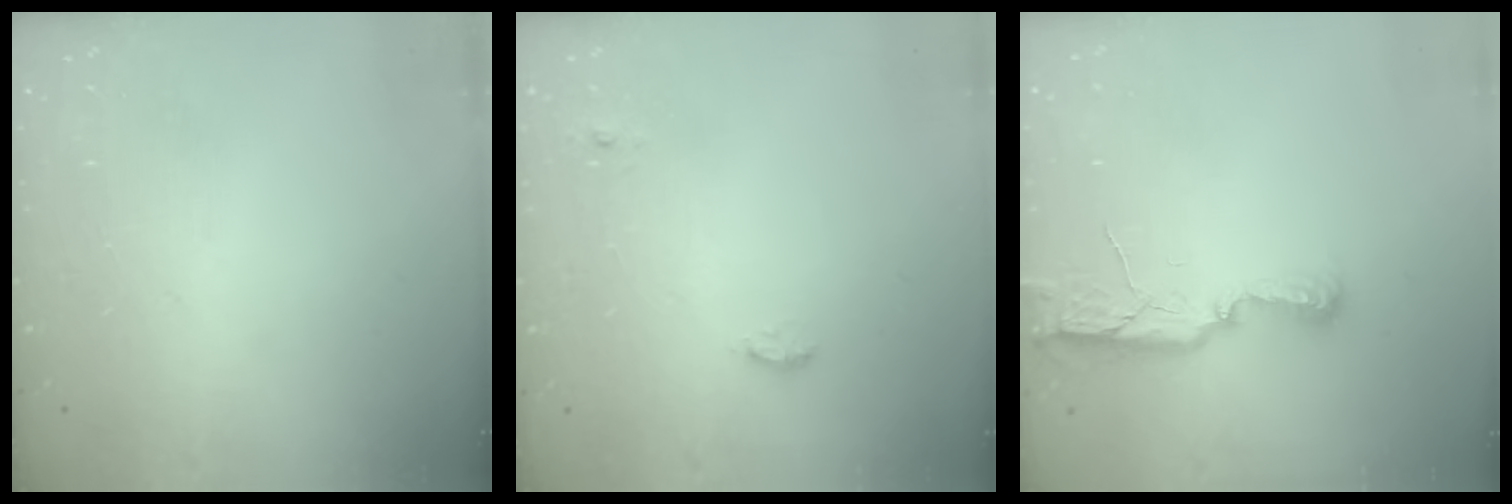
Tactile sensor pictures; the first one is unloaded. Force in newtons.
{"total": 5.9, "press": 4.3, "slide": 4.1}
{"total": 9.0, "press": 7.8, "slide": 4.5}